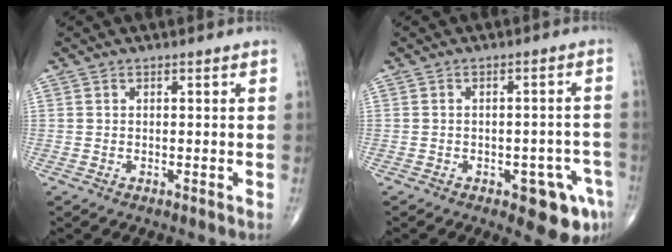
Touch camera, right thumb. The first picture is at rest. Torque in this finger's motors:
{"motor_torque": [1.30, 0.69, 0.00, -0.16, 0.18]}